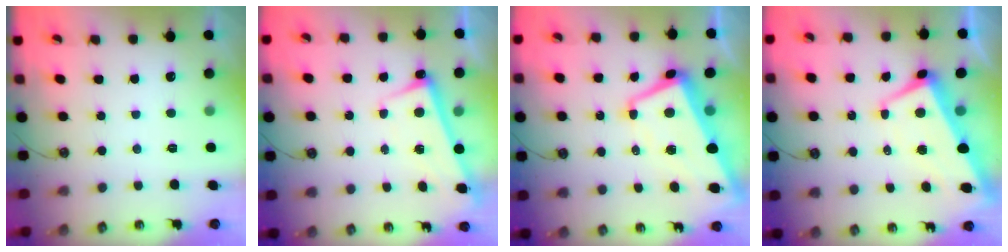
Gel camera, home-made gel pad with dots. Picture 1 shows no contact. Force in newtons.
{"total": 2.7, "press": 2.6, "slide": 0.5}
{"total": 4.9, "press": 4.7, "slide": 1.2}
{"total": 1.6, "press": 0.9, "slide": 1.3}